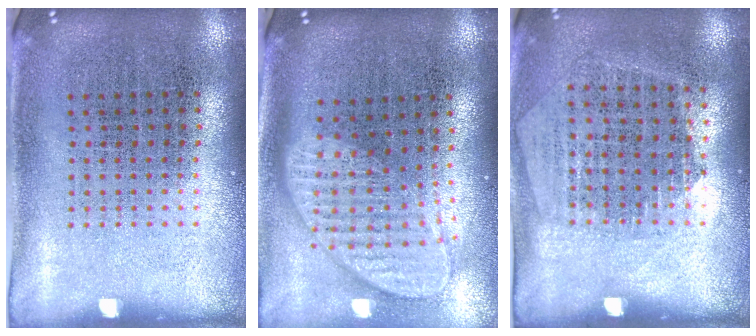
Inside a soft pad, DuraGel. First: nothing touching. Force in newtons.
{"total": 2.0, "press": 1.6, "slide": 1.2}
{"total": 1.3, "press": 1.2, "slide": 0.6}